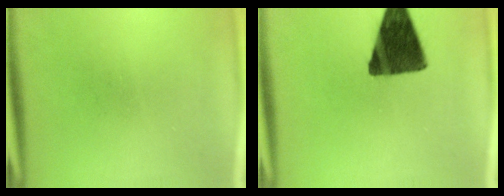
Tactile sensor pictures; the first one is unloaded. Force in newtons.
{"total": 14.5}